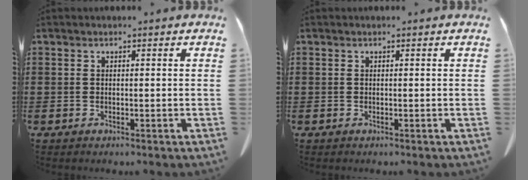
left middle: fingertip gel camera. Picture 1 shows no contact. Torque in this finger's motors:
{"motor_torque": [-0.05, 0.03, 0.00, 0.00]}